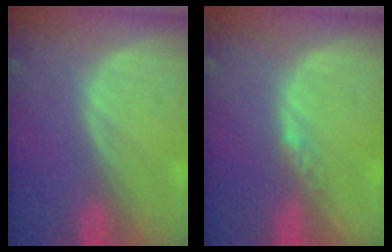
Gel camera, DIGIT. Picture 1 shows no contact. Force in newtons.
{"total": 1.6, "press": 1.3, "slide": 0.9}